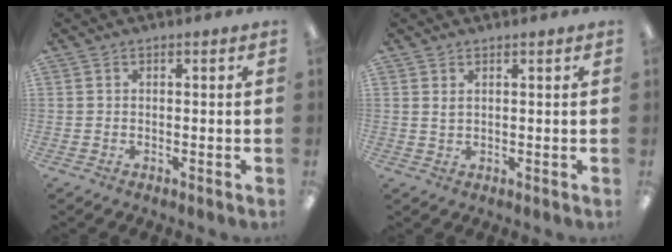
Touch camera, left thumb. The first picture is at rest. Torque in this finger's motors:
{"motor_torque": [-0.41, -0.19, -0.33, 0.30, 0.07]}